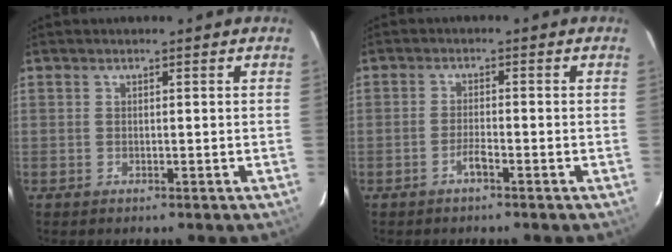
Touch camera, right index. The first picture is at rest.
{"total": 2.2, "force": [-1.6, 0.3, 1.6], "torque": [-0.038, 0.003, -0.033]}